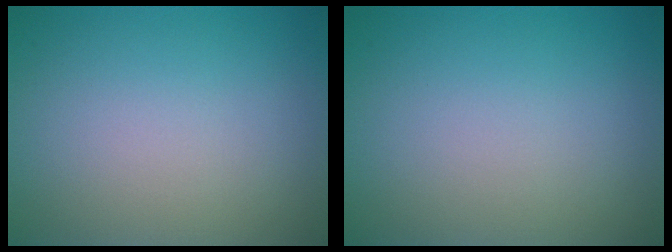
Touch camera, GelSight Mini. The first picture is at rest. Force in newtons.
{"total": 0.0}